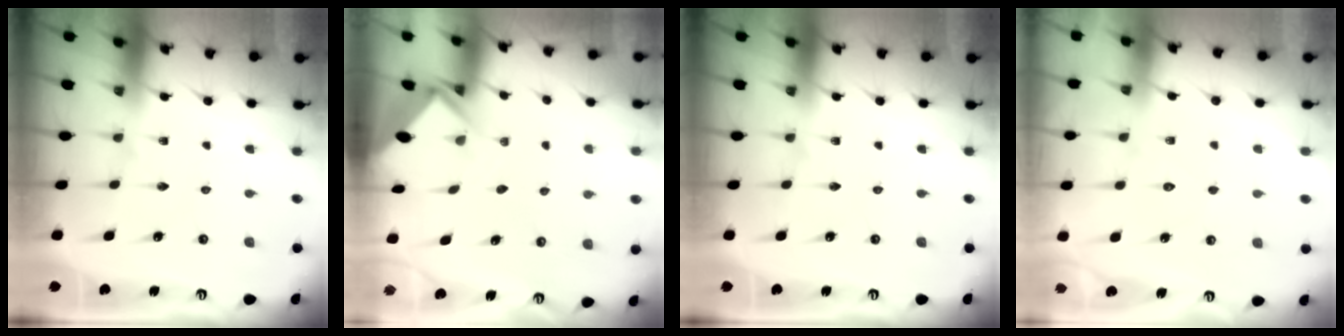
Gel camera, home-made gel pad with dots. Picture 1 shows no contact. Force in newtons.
{"total": 2.8, "press": 2.8, "slide": 0.2}
{"total": 0.0}
{"total": 6.1, "press": 6.1, "slide": 0.9}